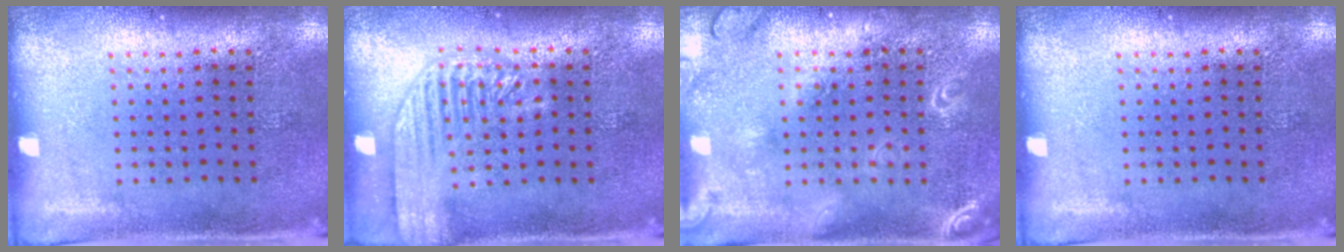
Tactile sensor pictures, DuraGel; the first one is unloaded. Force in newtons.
{"total": 1.9, "press": 1.8, "slide": 0.2}
{"total": 1.7, "press": 1.7, "slide": 0.2}
{"total": 0.0}